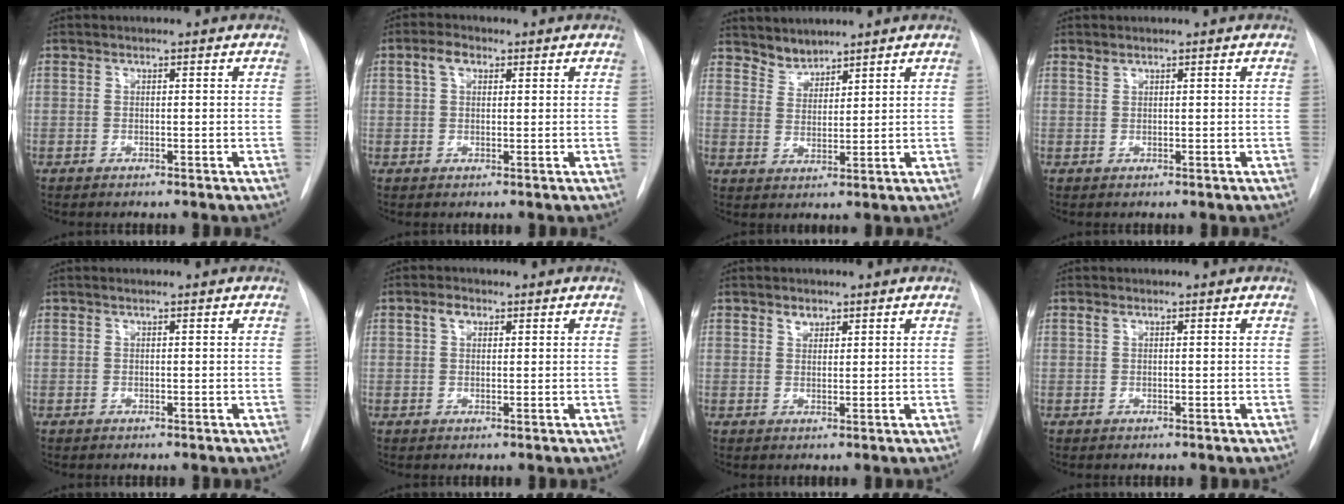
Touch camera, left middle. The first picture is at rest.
{"total": 3.1, "force": [1.4, 1.8, 2.1], "torque": [-0.046, 0.016, 0.026]}
{"total": 3.3, "force": [3.1, 1.0, -0.2], "torque": [0.008, 0.007, 0.061]}
{"total": 0.6, "force": [0.6, 0.1, 0.1], "torque": [-0.005, 0.002, 0.013]}
{"total": 0.0}
{"total": 2.1, "force": [1.1, 1.3, 1.3], "torque": [-0.027, 0.009, 0.019]}
{"total": 1.6, "force": [1.2, 1.0, 0.5], "torque": [-0.007, 0.000, 0.019]}
{"total": 0.6, "force": [0.4, 0.2, 0.3], "torque": [-0.012, 0.009, 0.009]}